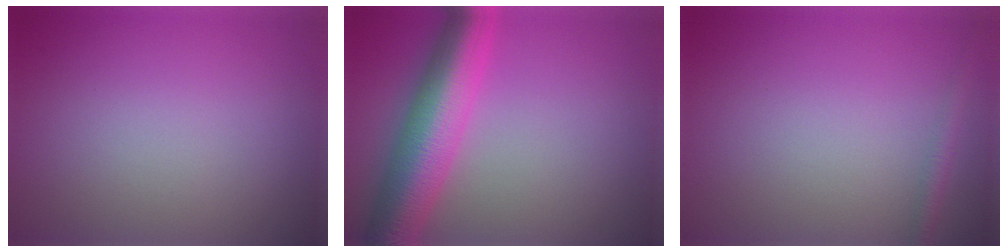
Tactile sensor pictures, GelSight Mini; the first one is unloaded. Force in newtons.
{"total": 9.0, "press": 9.0, "slide": 0.3}
{"total": 1.3, "press": 1.3, "slide": 0.0}